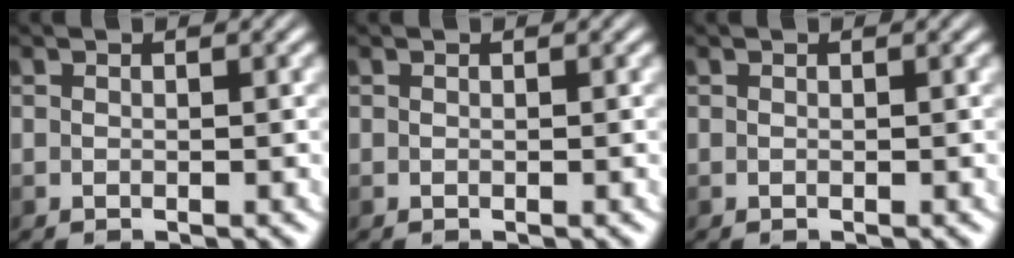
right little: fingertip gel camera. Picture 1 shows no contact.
{"total": 0.0}
{"total": 0.0}